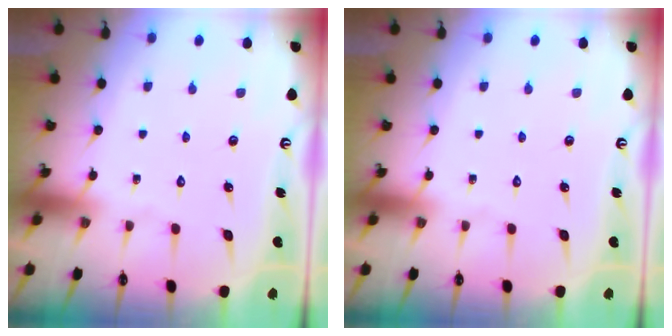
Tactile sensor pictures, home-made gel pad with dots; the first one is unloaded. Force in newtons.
{"total": 0.0}